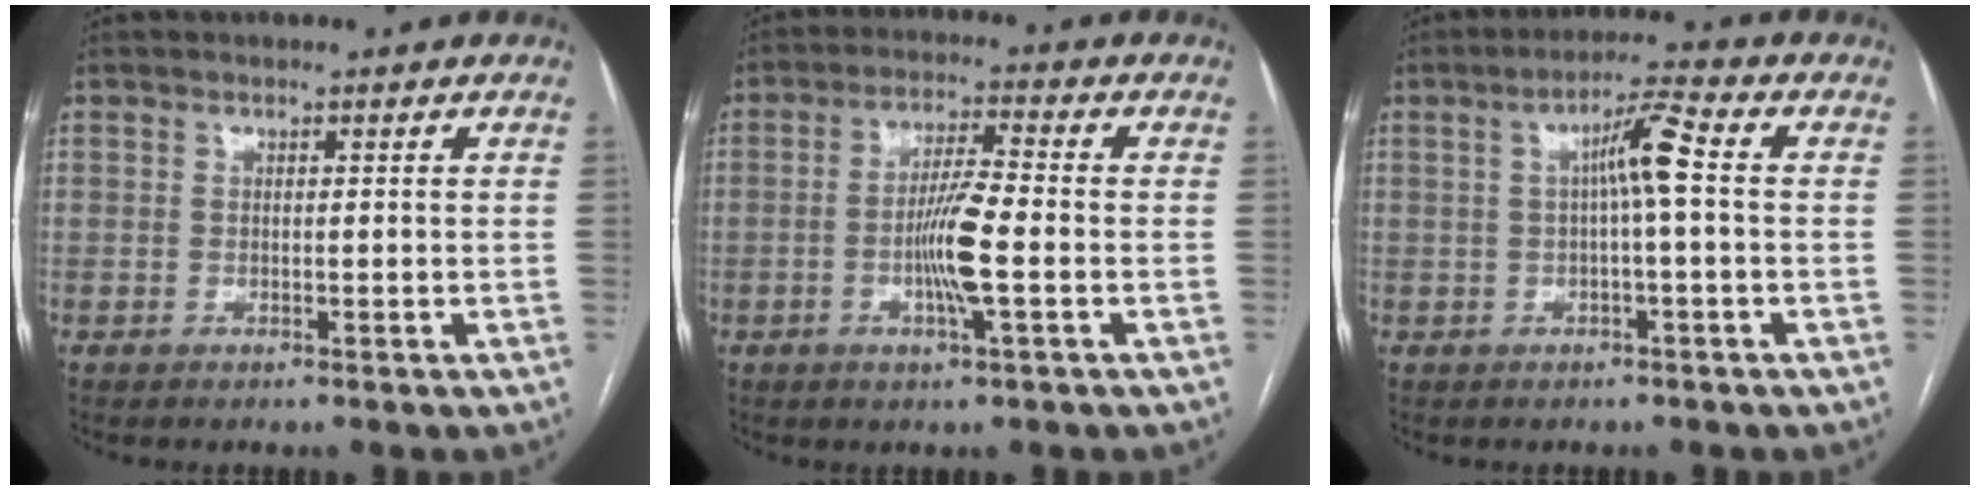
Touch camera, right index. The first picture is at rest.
{"total": 7.4, "force": [-1.8, 0.2, 7.2], "torque": [-0.137, -0.003, -0.035]}
{"total": 5.6, "force": [0.4, 0.0, 5.6], "torque": [-0.096, 0.015, 0.006]}